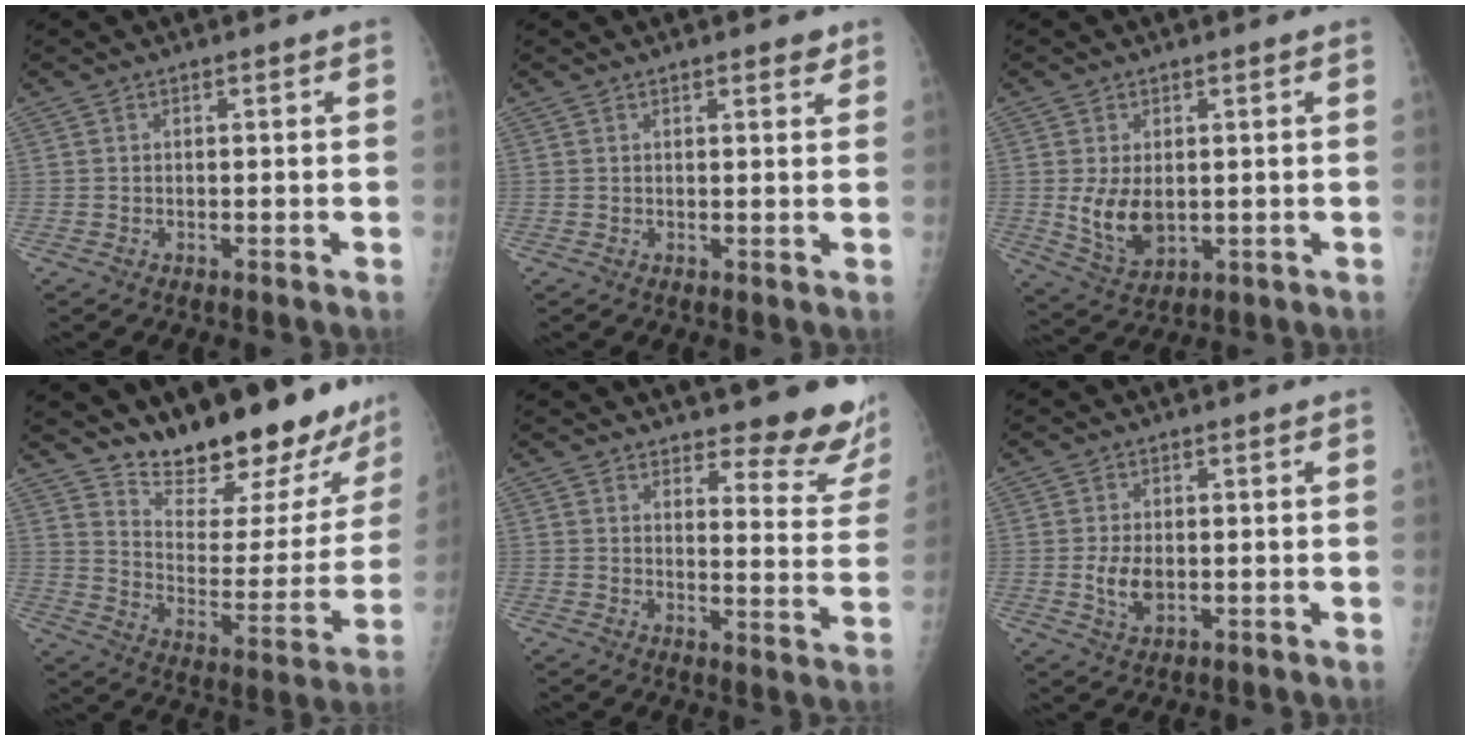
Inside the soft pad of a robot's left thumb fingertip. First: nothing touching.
{"total": 2.6, "force": [1.9, 0.8, 1.6], "torque": [-0.012, -0.008, 0.022]}
{"total": 7.2, "force": [0.2, 4.5, 5.6], "torque": [-0.089, -0.019, 0.018]}
{"total": 24.1, "force": [21.2, 6.2, 9.7], "torque": [-0.108, -0.158, 0.301]}
{"total": 13.3, "force": [11.8, 3.5, 5.0], "torque": [-0.020, -0.099, 0.131]}
{"total": 4.3, "force": [-0.4, 2.5, 3.4], "torque": [-0.065, -0.006, -0.002]}